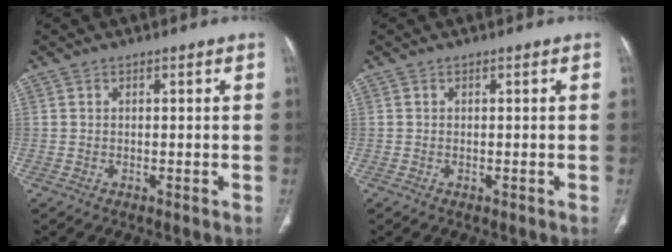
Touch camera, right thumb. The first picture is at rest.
{"total": 0.0}